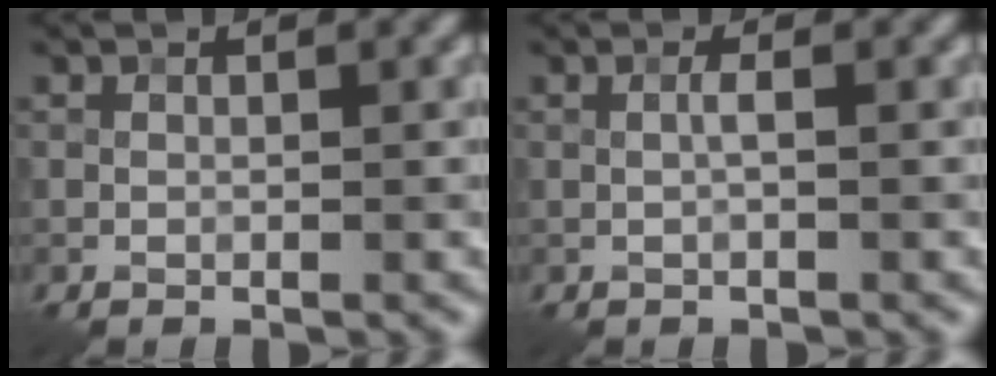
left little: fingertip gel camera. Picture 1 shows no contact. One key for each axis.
{"total": 0.8, "fx": -0.1, "fy": 0.0, "fz": 0.8, "tx": -0.015, "ty": 0.002, "tz": -0.002}